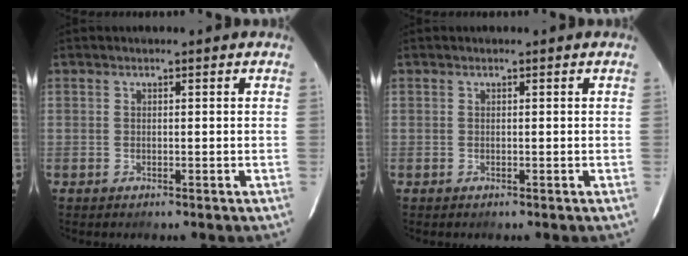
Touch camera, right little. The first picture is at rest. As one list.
[{"total": 0.0}]